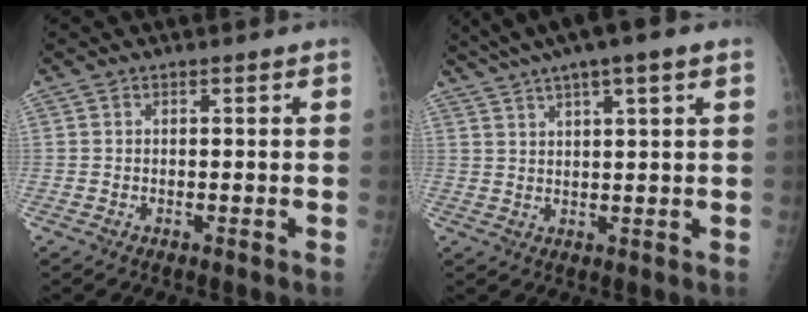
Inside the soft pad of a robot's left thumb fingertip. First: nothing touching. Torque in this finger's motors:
{"motor_torque": [1.13, 0.03, 1.27, -1.48, 0.33]}